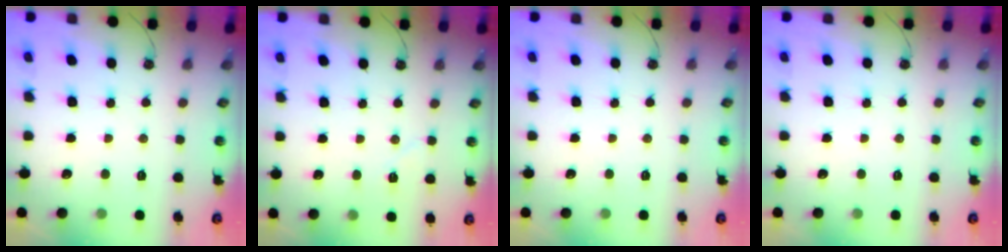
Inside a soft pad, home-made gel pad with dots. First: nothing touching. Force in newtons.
{"total": 5.1, "press": 4.4, "slide": 2.6}
{"total": 0.0}
{"total": 0.0}